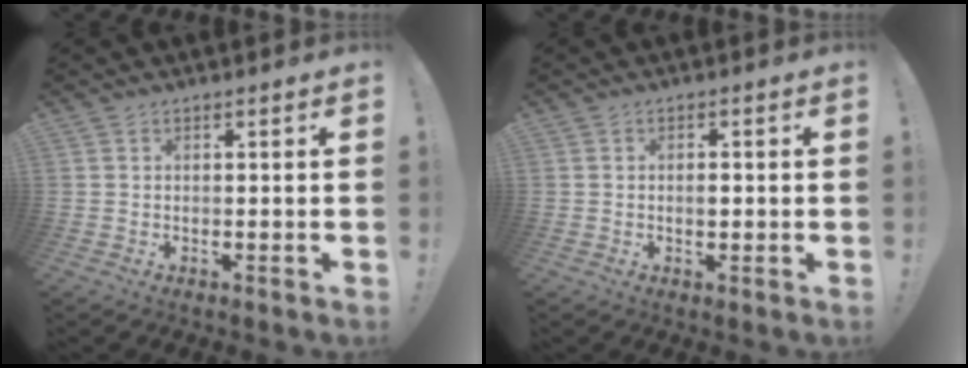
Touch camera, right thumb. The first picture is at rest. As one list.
[{"total": 1.6, "force": [-0.3, 1.0, 1.2], "torque": [-0.009, -0.001, -0.009]}]